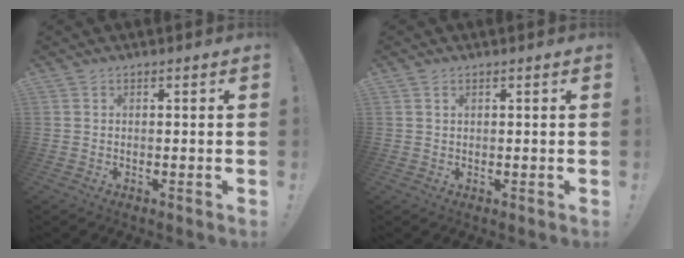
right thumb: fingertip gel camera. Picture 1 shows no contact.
{"total": 1.0, "force": [0.7, 0.5, 0.5], "torque": [-0.009, -0.001, 0.013]}